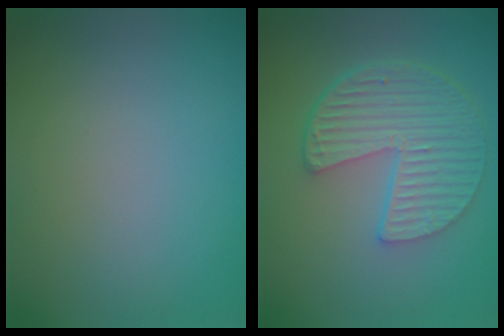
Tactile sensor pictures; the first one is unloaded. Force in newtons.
{"total": 6.0, "press": 4.3, "slide": 4.2}